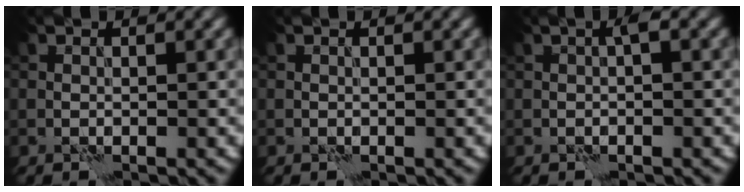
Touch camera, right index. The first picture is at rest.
{"total": 0.0}
{"total": 1.0, "force": [0.1, 0.2, 1.0], "torque": [-0.018, 0.005, 0.000]}